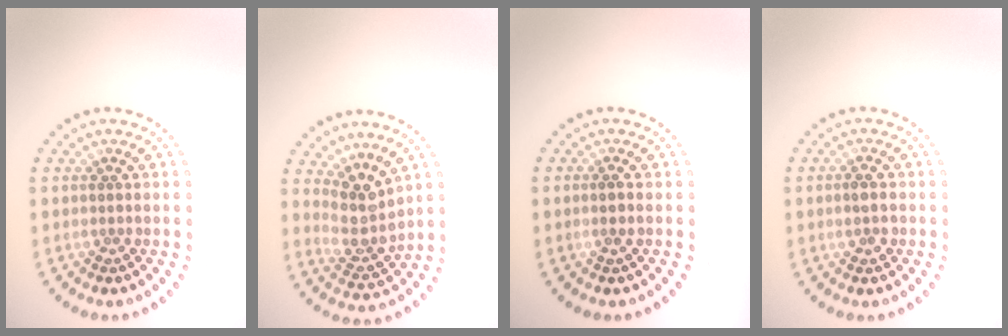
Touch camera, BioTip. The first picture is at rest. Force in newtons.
{"total": 3.8, "press": 2.8, "slide": 2.5}
{"total": 0.7, "press": 0.5, "slide": 0.4}
{"total": 1.8, "press": 1.8, "slide": 0.1}